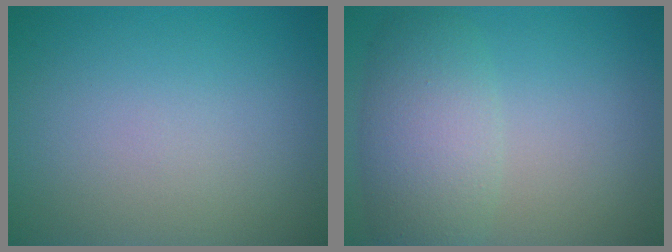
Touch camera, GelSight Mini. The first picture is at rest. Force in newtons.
{"total": 5.1, "press": 5.1, "slide": 0.4}